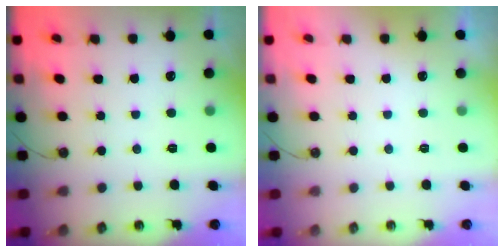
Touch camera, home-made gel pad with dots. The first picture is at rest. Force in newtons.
{"total": 0.0}